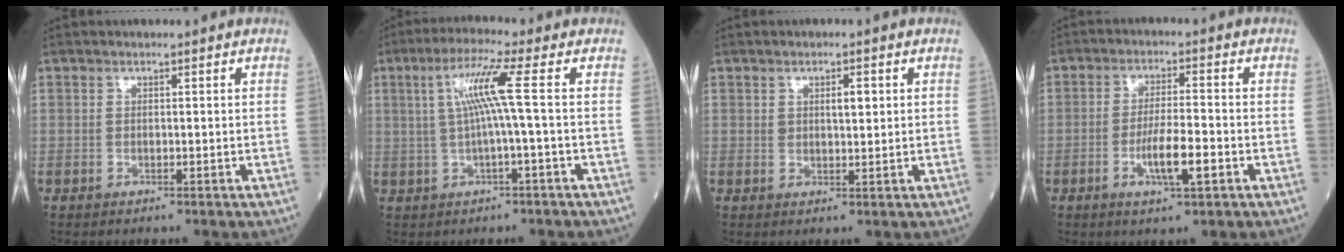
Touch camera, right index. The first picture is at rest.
{"total": 6.7, "force": [0.7, -1.1, 6.6], "torque": [-0.126, 0.017, 0.020]}
{"total": 2.6, "force": [0.9, 1.0, 2.3], "torque": [-0.035, 0.001, 0.014]}
{"total": 6.4, "force": [-2.3, 0.9, 6.0], "torque": [-0.109, -0.004, -0.040]}